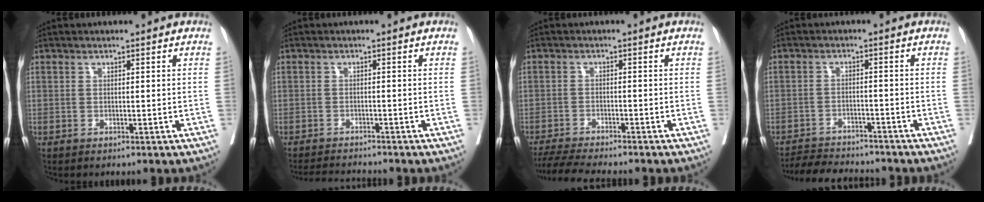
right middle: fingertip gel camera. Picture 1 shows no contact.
{"total": 5.1, "force": [-5.0, -0.1, 1.2], "torque": [-0.017, -0.014, -0.079]}
{"total": 9.1, "force": [-8.2, 0.3, 3.9], "torque": [-0.063, -0.017, -0.130]}
{"total": 9.7, "force": [-9.2, 1.6, 2.6], "torque": [-0.041, -0.001, -0.136]}